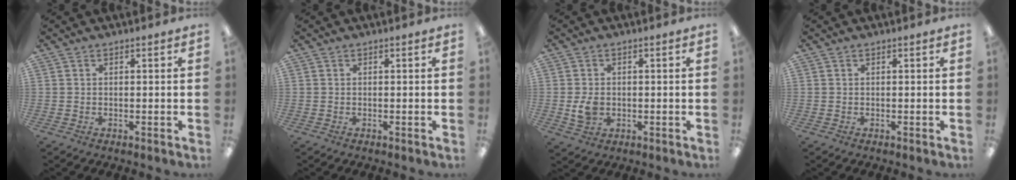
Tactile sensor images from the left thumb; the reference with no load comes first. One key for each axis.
{"total": 0.0}
{"total": 4.2, "fx": -0.3, "fy": 3.3, "fz": 2.6, "tx": -0.038, "ty": -0.003, "tz": -0.008}
{"total": 0.0}